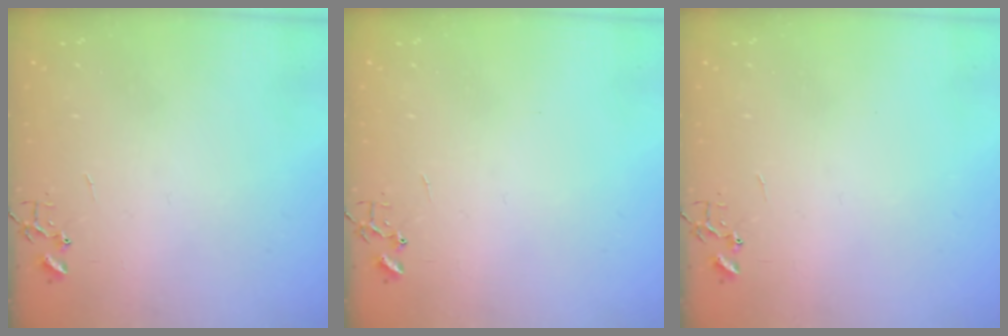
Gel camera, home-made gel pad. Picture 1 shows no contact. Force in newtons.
{"total": 0.0}
{"total": 0.0}